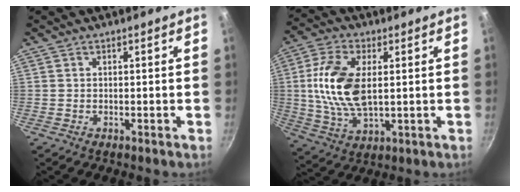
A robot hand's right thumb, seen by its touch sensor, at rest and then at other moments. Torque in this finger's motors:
{"motor_torque": [2.12, 1.87, 1.22, -0.37, 0.34]}